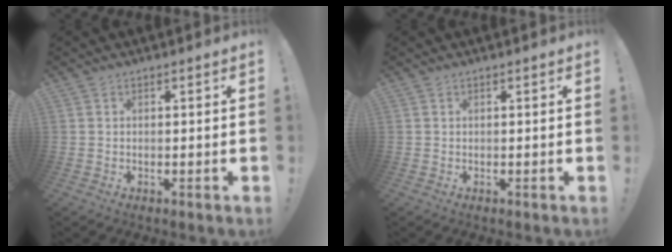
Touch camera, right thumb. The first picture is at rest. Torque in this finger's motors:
{"motor_torque": [0.00, 0.00, 0.00, 0.00, 0.00]}